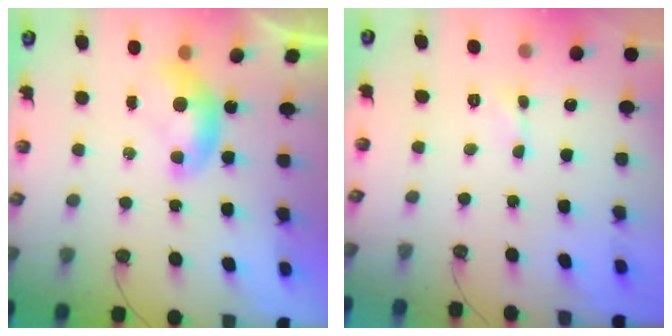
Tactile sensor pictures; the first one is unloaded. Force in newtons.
{"total": 1.3, "press": 1.2, "slide": 0.3}